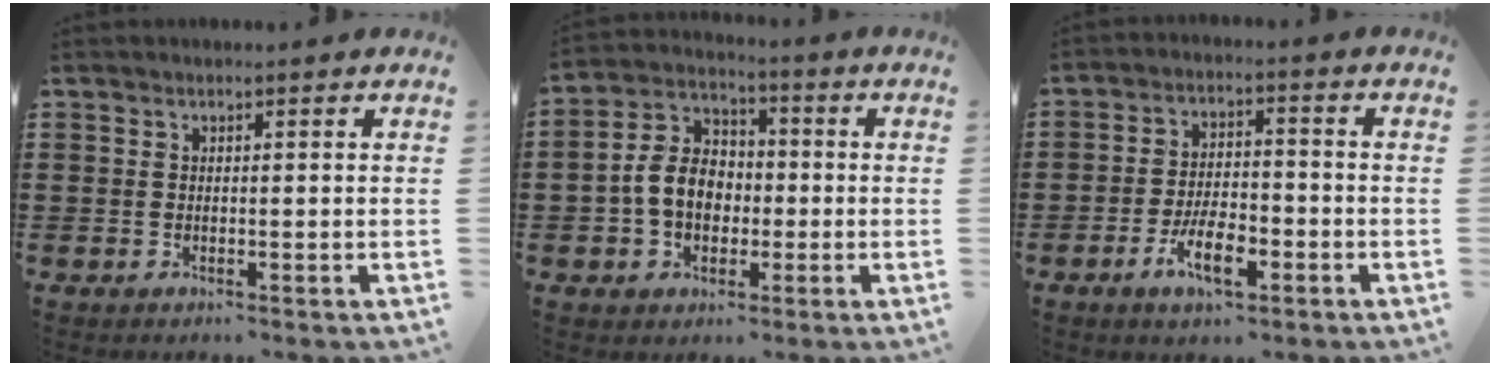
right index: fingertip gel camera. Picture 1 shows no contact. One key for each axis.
{"total": 7.7, "fx": -1.2, "fy": 5.8, "fz": 5.0, "tx": -0.120, "ty": 0.011, "tz": -0.026}
{"total": 7.0, "fx": -3.4, "fy": 2.8, "fz": 5.5, "tx": -0.108, "ty": 0.001, "tz": -0.062}